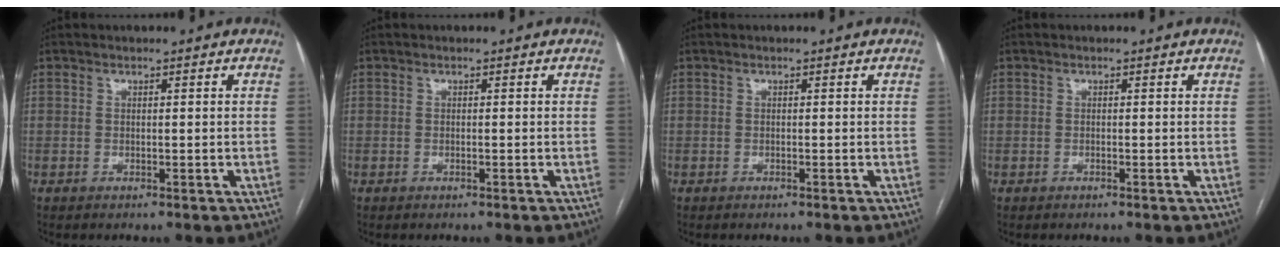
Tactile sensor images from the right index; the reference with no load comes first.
{"total": 0.0}
{"total": 0.0}
{"total": 0.0}